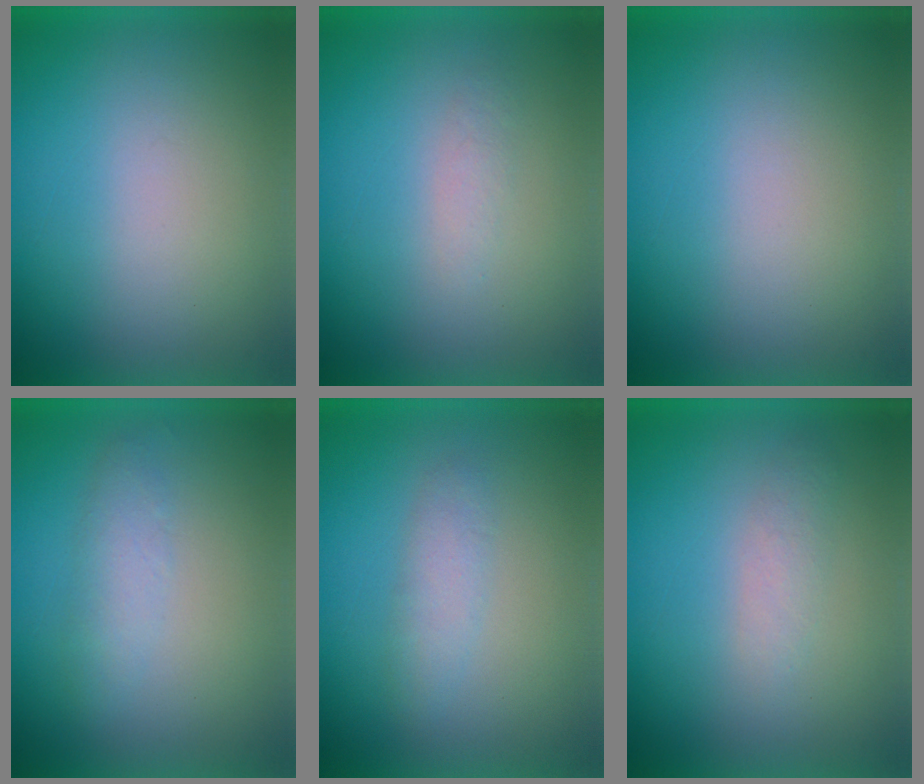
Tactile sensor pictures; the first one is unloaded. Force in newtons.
{"total": 1.3}
{"total": 0.0}
{"total": 2.4}
{"total": 2.2}
{"total": 1.9}